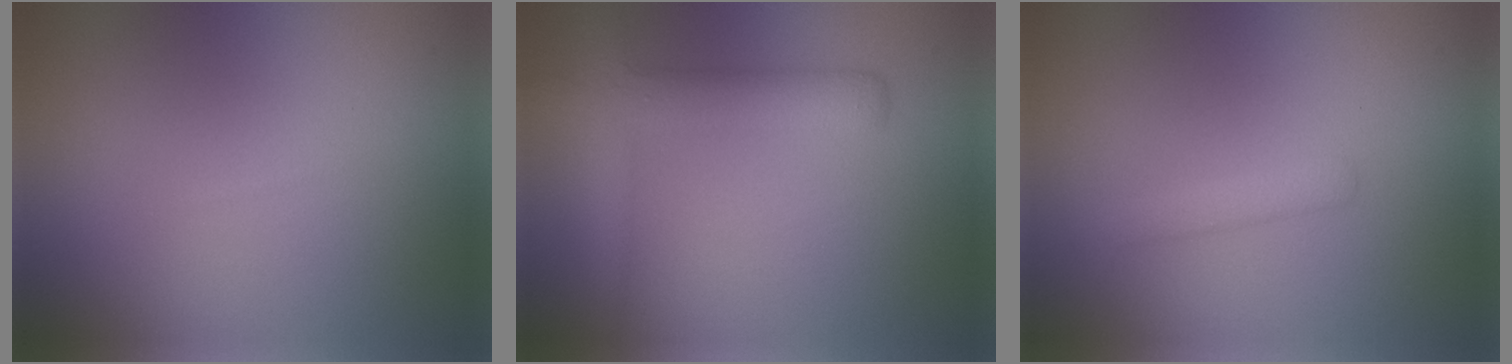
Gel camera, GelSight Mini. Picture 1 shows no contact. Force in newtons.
{"total": 4.2, "press": 4.2, "slide": 0.2}
{"total": 1.6, "press": 1.6, "slide": 0.0}